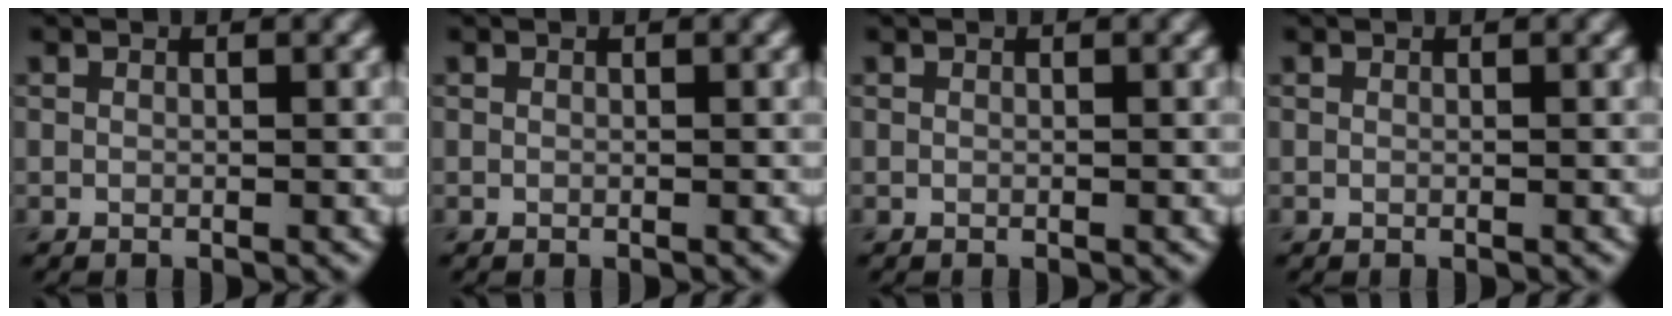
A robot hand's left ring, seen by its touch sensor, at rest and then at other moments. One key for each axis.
{"total": 0.0}
{"total": 0.0}
{"total": 0.0}